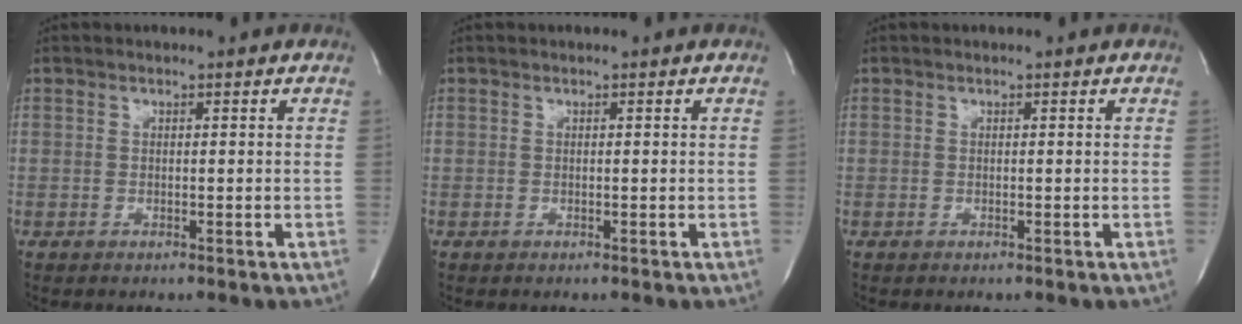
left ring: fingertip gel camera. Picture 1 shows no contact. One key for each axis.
{"total": 0.0}
{"total": 0.0}